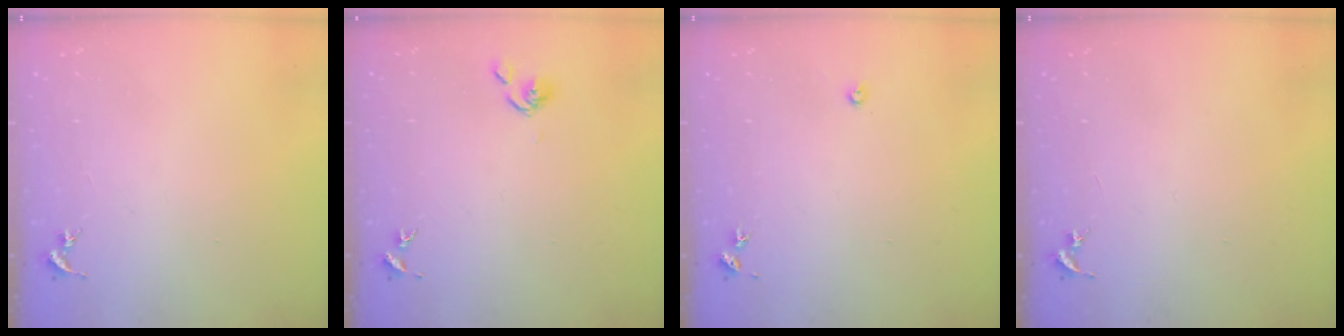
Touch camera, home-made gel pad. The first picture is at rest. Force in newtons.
{"total": 4.3, "press": 4.2, "slide": 0.6}
{"total": 2.2, "press": 2.2, "slide": 0.3}
{"total": 0.0}